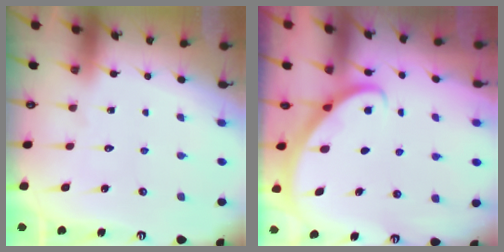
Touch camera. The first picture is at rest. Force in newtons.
{"total": 2.8, "press": 2.8, "slide": 0.2}